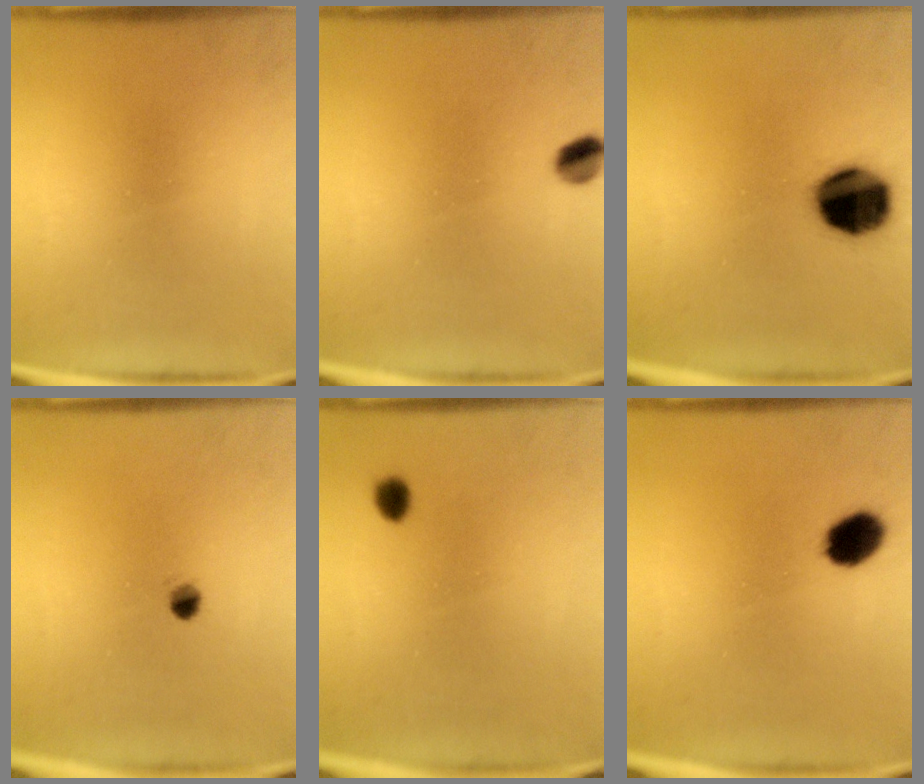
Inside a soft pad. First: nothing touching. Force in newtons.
{"total": 3.5}
{"total": 15.3}
{"total": 2.0}
{"total": 2.1}
{"total": 6.4}